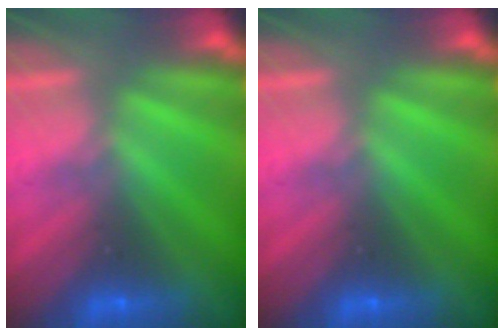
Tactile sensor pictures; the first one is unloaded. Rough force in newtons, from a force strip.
{"total": 0.0}